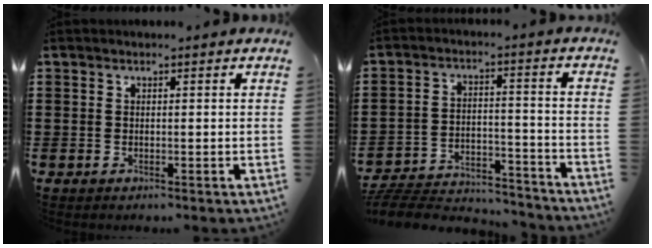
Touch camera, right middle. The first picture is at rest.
{"total": 6.3, "force": [-6.1, 1.0, 1.2], "torque": [-0.030, 0.007, -0.123]}